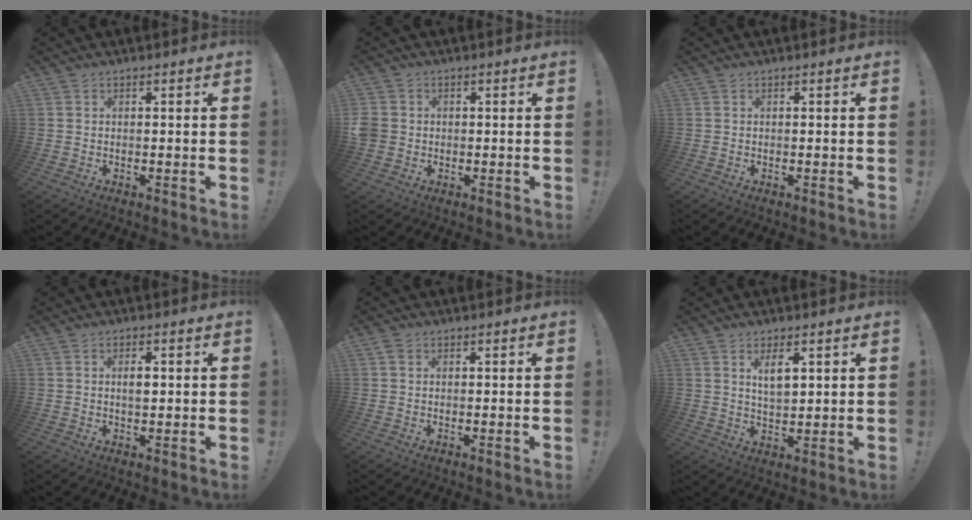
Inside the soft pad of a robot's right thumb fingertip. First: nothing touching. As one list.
[{"total": 3.7, "force": [-0.4, 3.4, 1.5], "torque": [-0.038, 0.010, -0.004]}, {"total": 0.0}, {"total": 2.7, "force": [0.1, 1.3, 2.4], "torque": [-0.039, 0.003, -0.002]}, {"total": 1.2, "force": [0.5, 0.9, 0.5], "torque": [-0.004, 0.001, 0.009]}, {"total": 5.7, "force": [2.4, 2.5, 4.5], "torque": [-0.077, -0.007, 0.041]}]